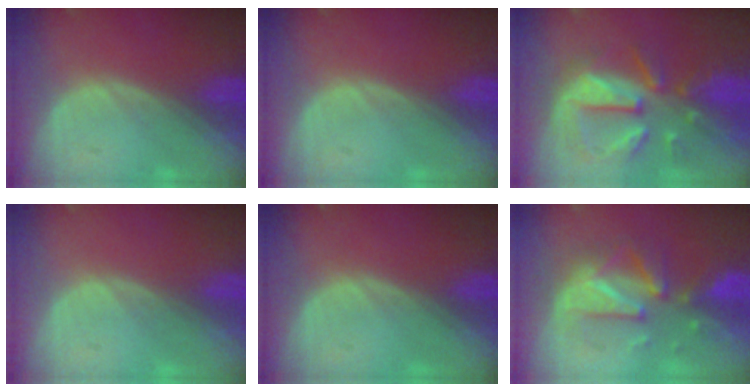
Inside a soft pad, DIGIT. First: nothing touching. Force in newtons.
{"total": 0.0}
{"total": 10.3, "press": 9.3, "slide": 4.4}
{"total": 0.0}
{"total": 0.0}
{"total": 8.1, "press": 8.1, "slide": 0.8}